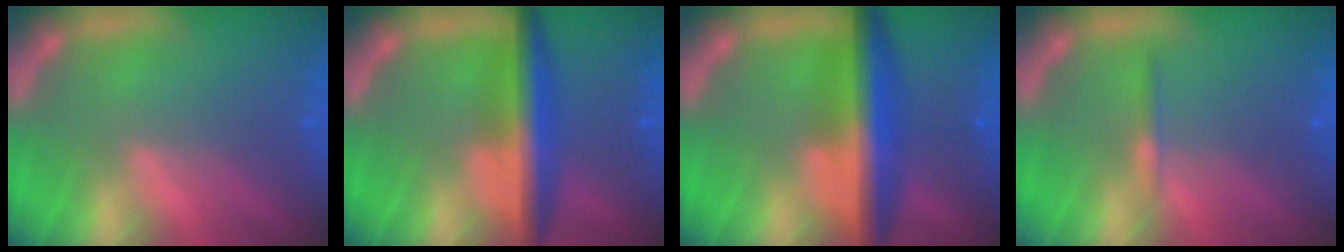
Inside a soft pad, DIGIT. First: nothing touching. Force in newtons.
{"total": 6.0}
{"total": 7.4}
{"total": 0.9}